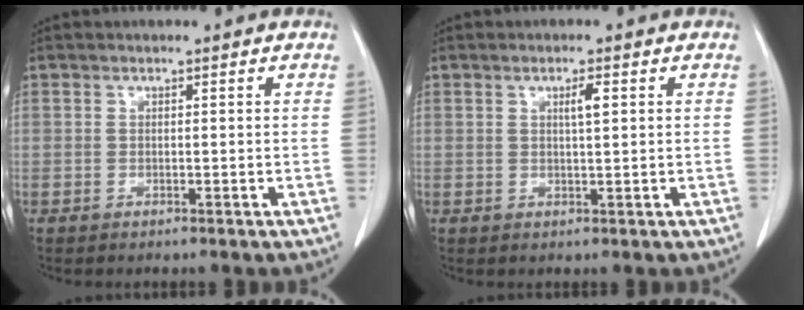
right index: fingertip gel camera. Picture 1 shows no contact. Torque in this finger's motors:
{"motor_torque": [0.23, 0.22, 0.02, 0.03]}